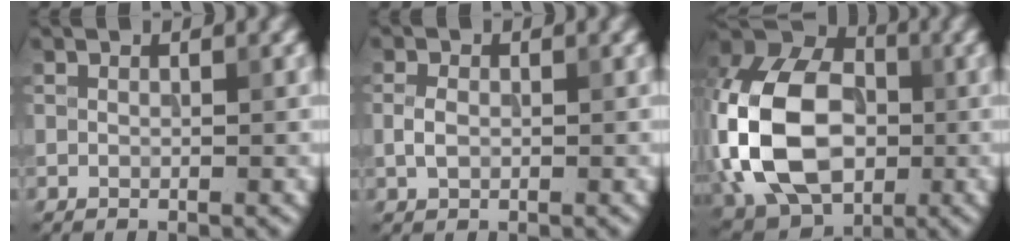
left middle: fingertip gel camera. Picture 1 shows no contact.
{"total": 1.5, "force": [-0.1, 1.1, 1.1], "torque": [-0.023, 0.002, -0.004]}
{"total": 14.0, "force": [-1.3, 10.0, 9.7], "torque": [-0.211, 0.009, -0.038]}